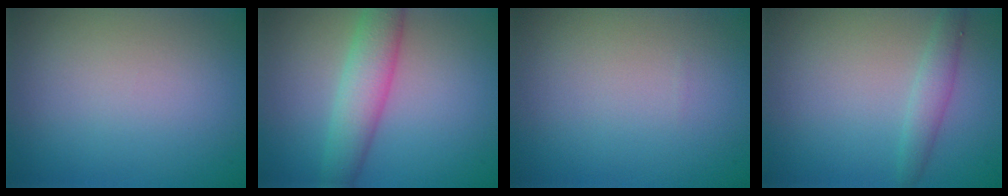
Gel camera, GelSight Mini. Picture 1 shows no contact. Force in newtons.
{"total": 4.7, "press": 4.7, "slide": 0.1}
{"total": 0.0}
{"total": 1.9, "press": 1.9, "slide": 0.1}